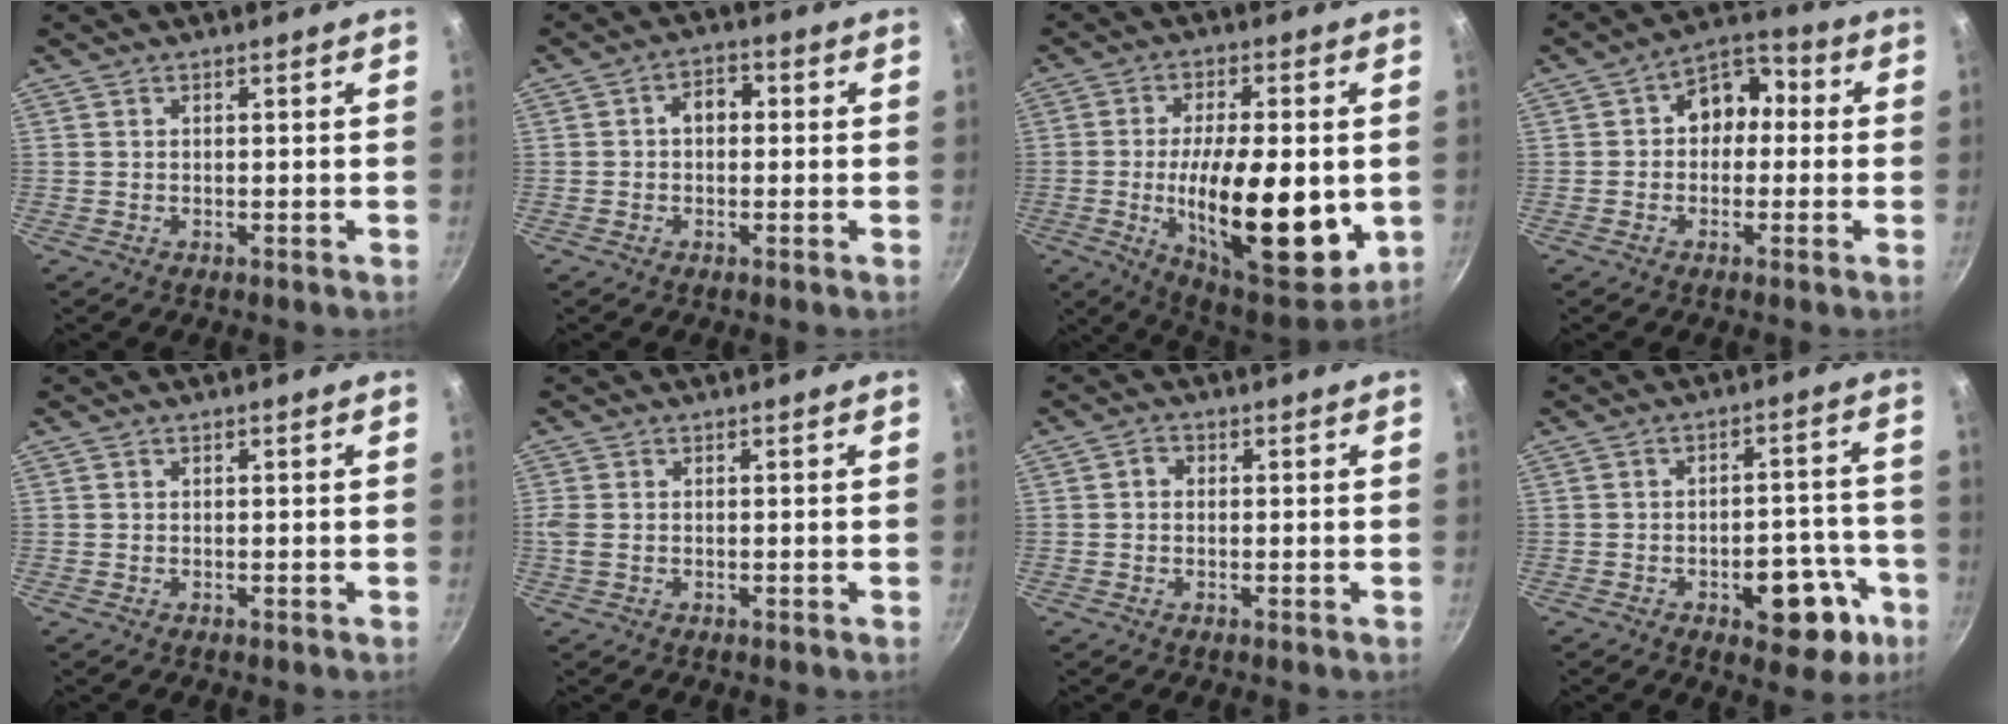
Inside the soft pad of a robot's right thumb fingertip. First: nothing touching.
{"total": 4.2, "force": [0.2, 3.2, 2.8], "torque": [-0.023, 0.013, -0.005]}
{"total": 22.5, "force": [-2.7, 8.9, 20.5], "torque": [-0.302, -0.010, -0.040]}
{"total": 8.6, "force": [0.3, 6.7, 5.3], "torque": [-0.022, 0.028, -0.013]}
{"total": 0.0}
{"total": 1.9, "force": [-0.2, 1.3, 1.4], "torque": [-0.033, -0.001, -0.005]}
{"total": 1.8, "force": [0.0, 1.5, 1.0], "torque": [-0.015, 0.007, -0.005]}
{"total": 13.0, "force": [-5.7, 6.7, 9.6], "torque": [-0.071, 0.042, -0.068]}